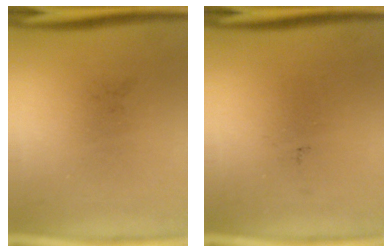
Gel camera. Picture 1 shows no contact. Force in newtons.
{"total": 0.0}